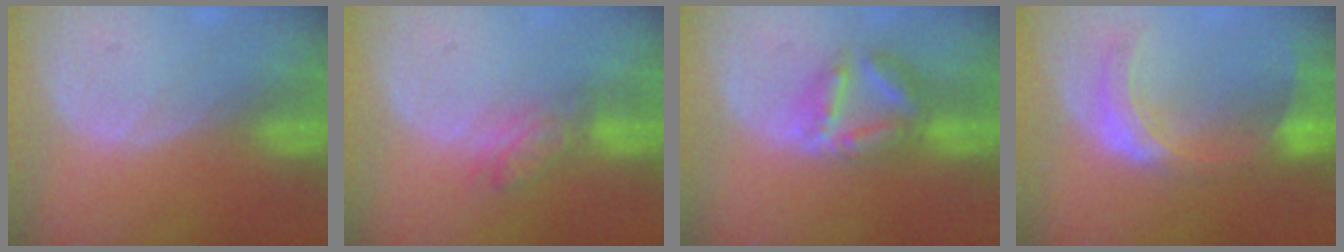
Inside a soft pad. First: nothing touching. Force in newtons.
{"total": 4.1, "press": 4.1, "slide": 0.4}
{"total": 6.4, "press": 6.4, "slide": 0.3}
{"total": 8.1, "press": 7.2, "slide": 3.7}